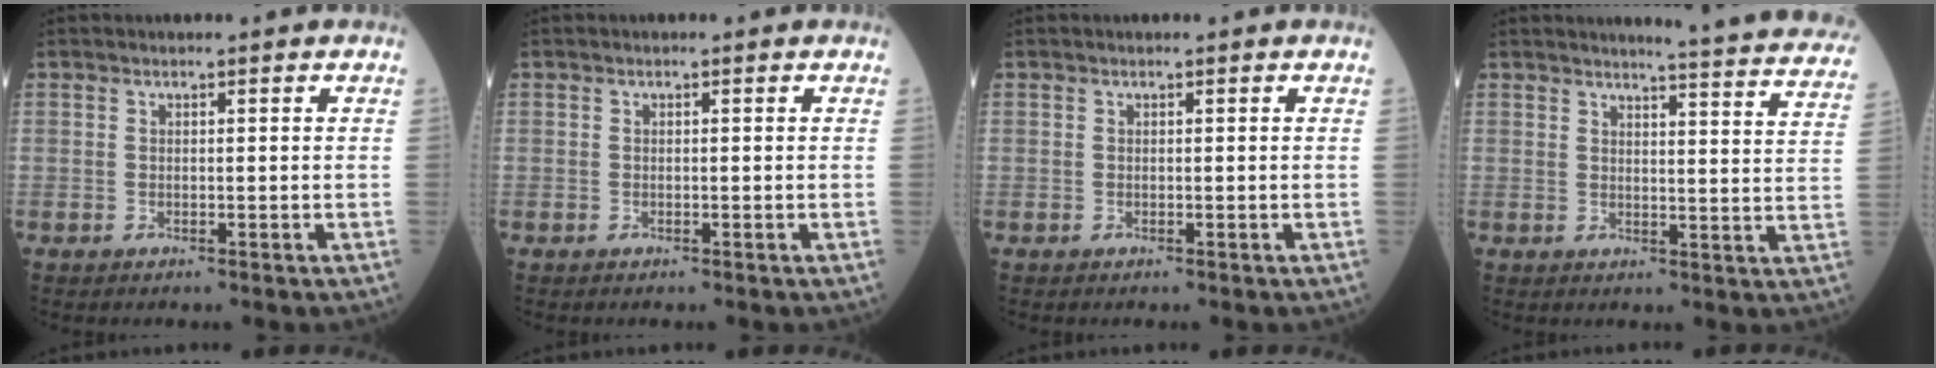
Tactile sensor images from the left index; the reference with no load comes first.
{"total": 0.0}
{"total": 0.0}
{"total": 17.8, "force": [17.2, -0.3, 4.8], "torque": [-0.056, -0.102, 0.175]}